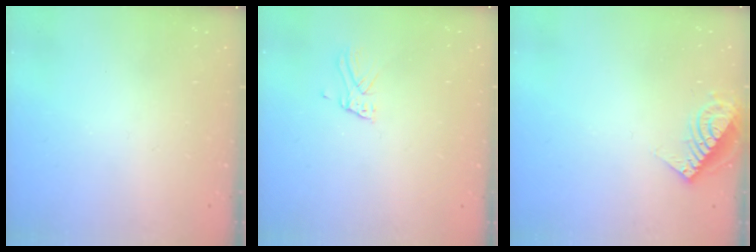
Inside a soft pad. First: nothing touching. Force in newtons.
{"total": 3.9, "press": 3.9, "slide": 0.3}
{"total": 8.4, "press": 8.4, "slide": 0.3}